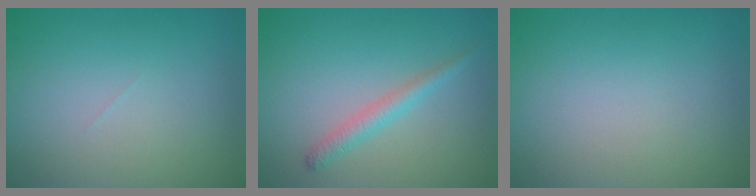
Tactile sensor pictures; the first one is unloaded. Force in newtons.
{"total": 1.7, "press": 1.7, "slide": 0.1}
{"total": 0.0}